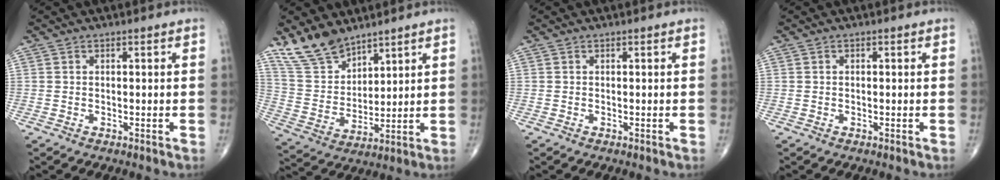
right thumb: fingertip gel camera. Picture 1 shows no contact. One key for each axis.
{"total": 10.9, "fx": 8.9, "fy": 4.8, "fz": 4.0, "tx": -0.068, "ty": -0.044, "tz": 0.188}
{"total": 0.0}
{"total": 0.0}